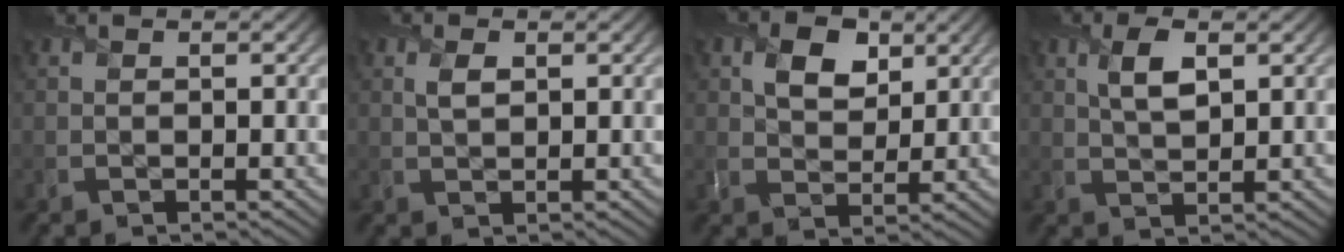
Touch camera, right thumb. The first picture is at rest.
{"total": 1.7, "force": [0.7, 0.9, 1.3], "torque": [-0.031, -0.002, 0.015]}
{"total": 5.0, "force": [2.2, 3.5, 2.9], "torque": [-0.052, -0.004, 0.038]}
{"total": 3.9, "force": [1.6, 1.6, 3.2], "torque": [-0.071, 0.001, 0.032]}